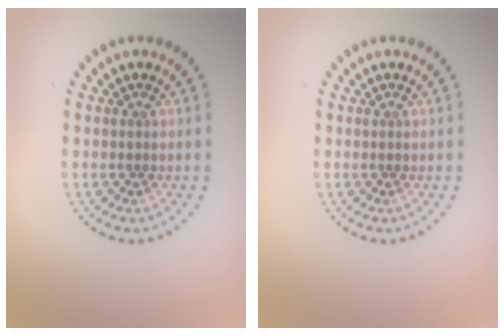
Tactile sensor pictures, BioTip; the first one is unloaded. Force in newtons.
{"total": 0.0}